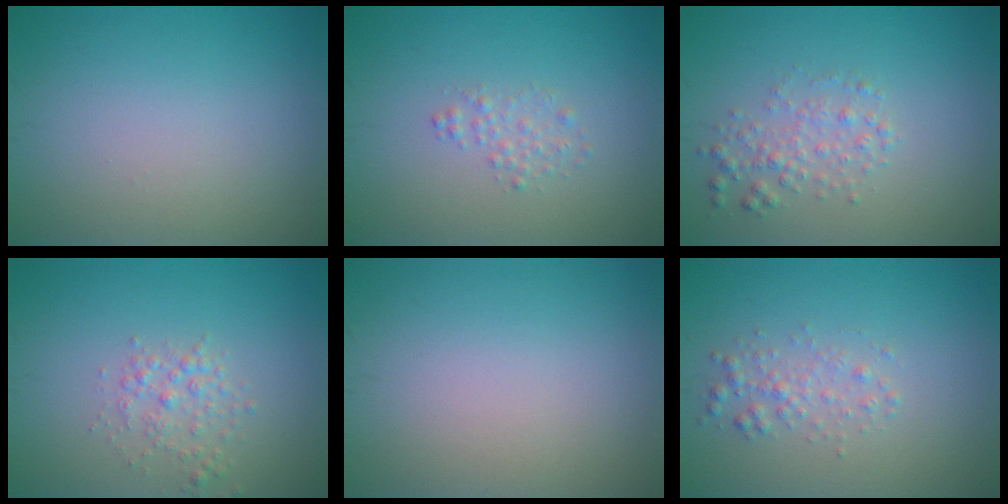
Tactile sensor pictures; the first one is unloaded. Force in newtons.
{"total": 1.2, "press": 1.2, "slide": 0.0}
{"total": 2.1, "press": 2.1, "slide": 0.0}
{"total": 1.9, "press": 1.9, "slide": 0.1}
{"total": 0.0}
{"total": 1.7, "press": 1.7, "slide": 0.0}